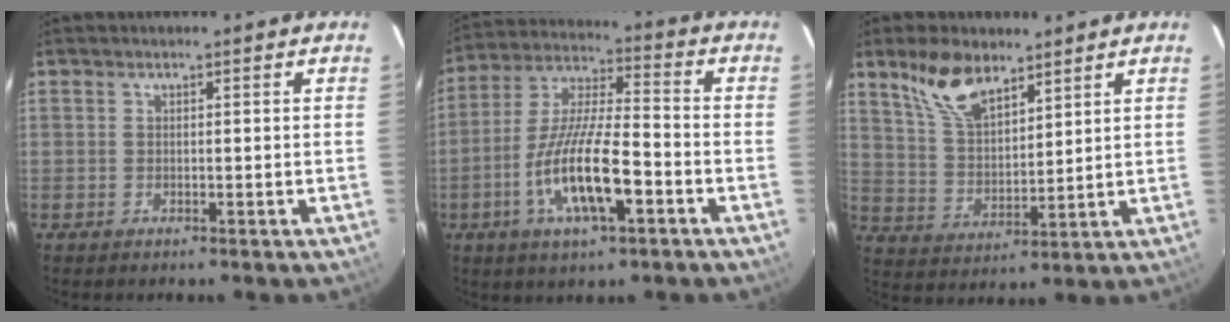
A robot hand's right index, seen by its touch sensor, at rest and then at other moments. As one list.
[{"total": 15.0, "force": [-5.8, 3.8, 13.2], "torque": [-0.270, -0.011, -0.109]}, {"total": 10.4, "force": [7.4, 4.6, 5.8], "torque": [-0.111, 0.014, 0.151]}]